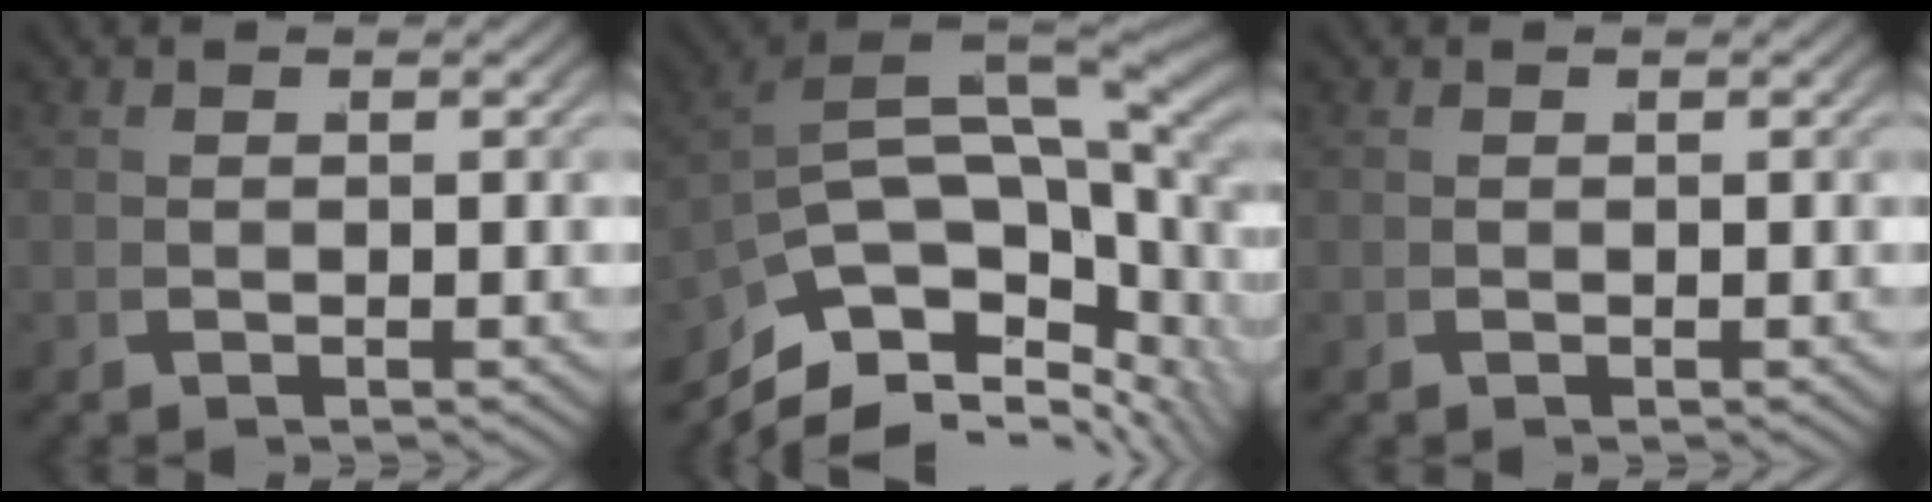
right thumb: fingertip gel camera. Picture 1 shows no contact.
{"total": 17.1, "force": [-2.1, 11.1, 12.8], "torque": [-0.237, -0.039, -0.014]}
{"total": 0.0}